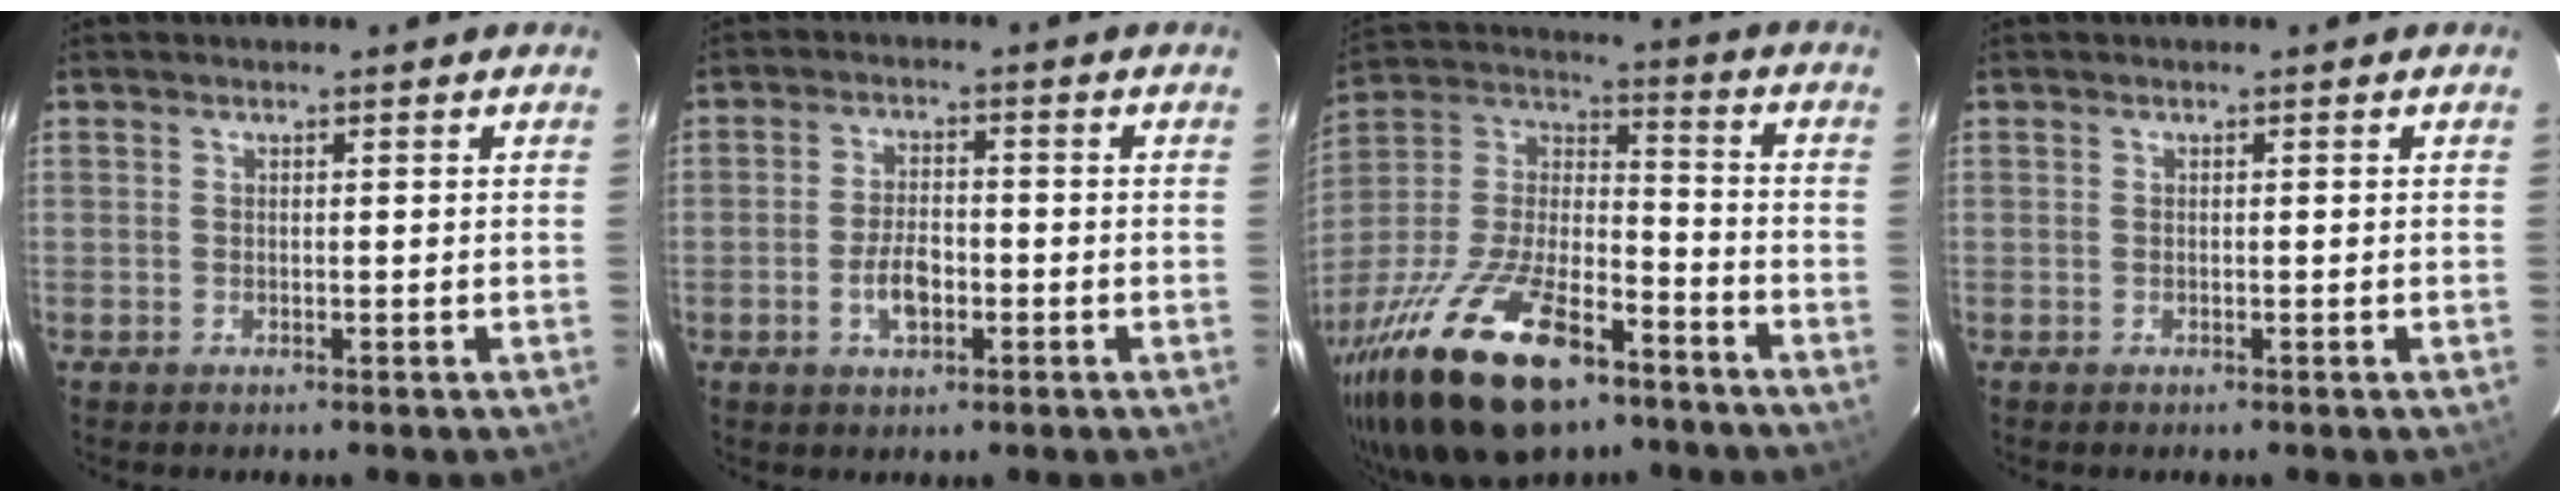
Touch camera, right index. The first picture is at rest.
{"total": 5.3, "force": [-1.9, 2.7, 4.1], "torque": [-0.084, 0.004, -0.032]}
{"total": 28.4, "force": [-17.6, 11.9, 18.8], "torque": [-0.384, -0.023, -0.295]}
{"total": 0.0}